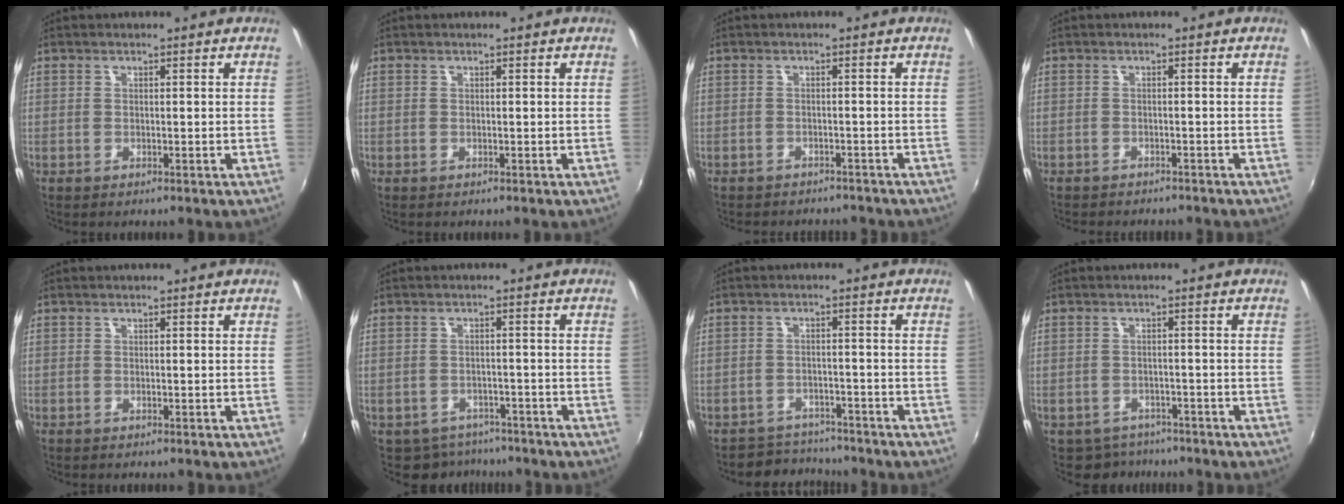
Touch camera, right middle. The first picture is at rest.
{"total": 0.0}
{"total": 5.8, "force": [-5.2, 2.3, 1.5], "torque": [-0.041, -0.006, -0.071]}
{"total": 4.0, "force": [-3.7, 1.3, 1.1], "torque": [-0.033, -0.008, -0.054]}
{"total": 0.0}
{"total": 6.0, "force": [-4.9, 3.4, 0.8], "torque": [-0.026, 0.000, -0.067]}
{"total": 5.7, "force": [-5.3, 2.1, -0.2], "torque": [-0.010, 0.007, -0.085]}
{"total": 4.9, "force": [-4.0, 2.8, 0.4], "torque": [-0.018, -0.002, -0.060]}